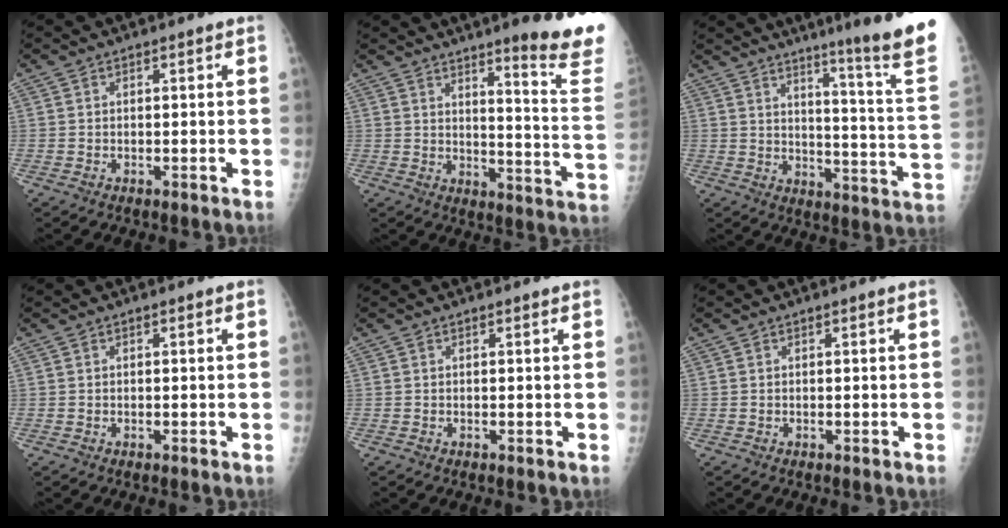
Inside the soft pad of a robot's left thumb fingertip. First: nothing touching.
{"total": 17.0, "force": [12.1, 0.9, 11.8], "torque": [-0.122, -0.093, 0.154]}
{"total": 19.4, "force": [14.3, -1.5, 13.1], "torque": [-0.160, -0.120, 0.185]}
{"total": 0.0}
{"total": 0.0}
{"total": 0.0}